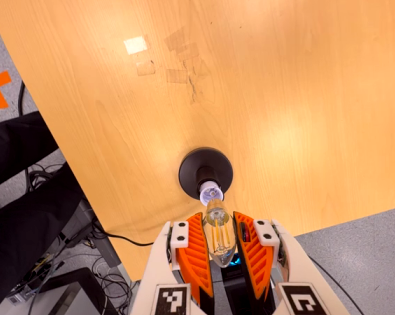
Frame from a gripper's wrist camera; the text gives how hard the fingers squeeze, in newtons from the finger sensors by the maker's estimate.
{"total": 12.6, "left": 12.8, "right": 12.3}